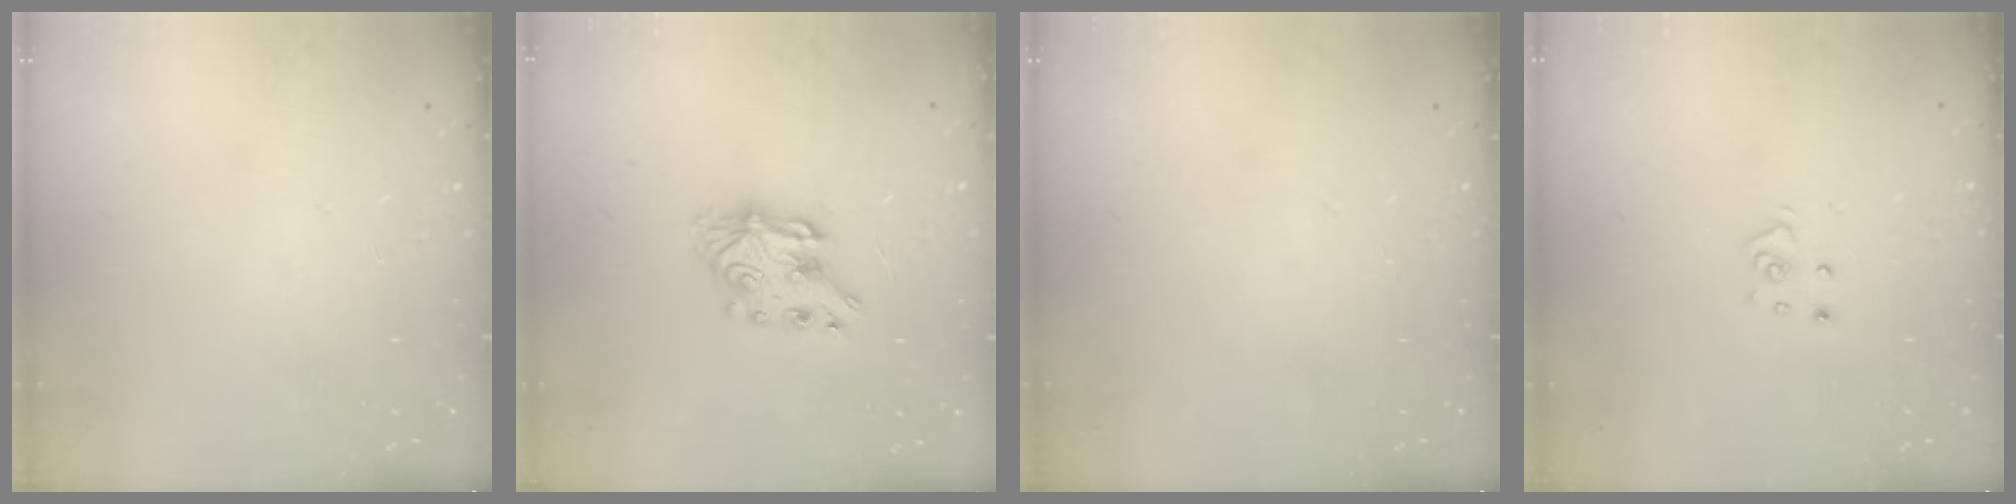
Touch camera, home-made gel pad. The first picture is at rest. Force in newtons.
{"total": 7.1, "press": 7.1, "slide": 0.2}
{"total": 0.0}
{"total": 3.6, "press": 3.6, "slide": 0.2}